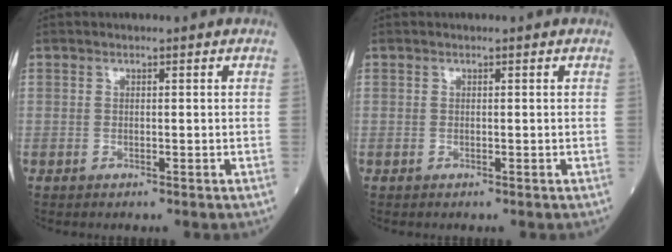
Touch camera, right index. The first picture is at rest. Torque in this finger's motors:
{"motor_torque": [0.00, 0.00, -0.03, -0.01]}